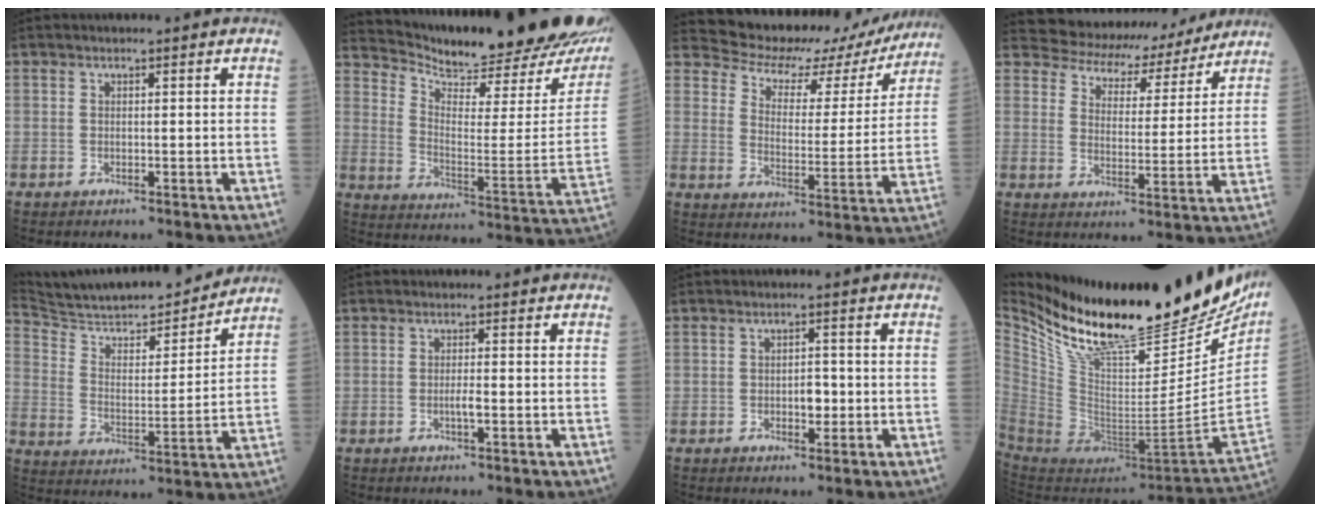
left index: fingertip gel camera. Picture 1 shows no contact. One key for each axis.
{"total": 25.2, "fx": 23.4, "fy": 3.9, "fz": 8.5, "tx": -0.150, "ty": -0.106, "tz": 0.304}
{"total": 16.3, "fx": 14.8, "fy": 6.2, "fz": 3.0, "tx": -0.030, "ty": -0.006, "tz": 0.176}
{"total": 12.6, "fx": 11.6, "fy": 4.8, "fz": 1.4, "tx": -0.014, "ty": 0.003, "tz": 0.145}
{"total": 20.1, "fx": 18.3, "fy": 2.7, "fz": 7.8, "tx": -0.133, "ty": -0.007, "tz": 0.285}
{"total": 1.5, "fx": -0.8, "fy": 0.1, "fz": 1.3, "tx": -0.027, "ty": -0.005, "tz": -0.014}
{"total": 2.4, "fx": -0.9, "fy": 1.2, "fz": 1.9, "tx": -0.025, "ty": -0.001, "tz": -0.012}
{"total": 32.1, "fx": 25.2, "fy": 7.7, "fz": 18.3, "tx": -0.318, "ty": -0.069, "tz": 0.388}